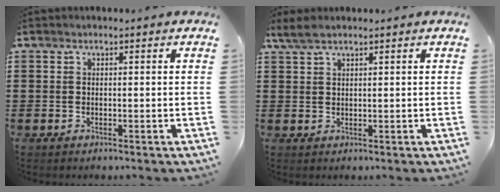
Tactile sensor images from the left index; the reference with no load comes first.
{"total": 2.1, "force": [1.5, 0.3, 1.5], "torque": [-0.032, 0.002, 0.027]}